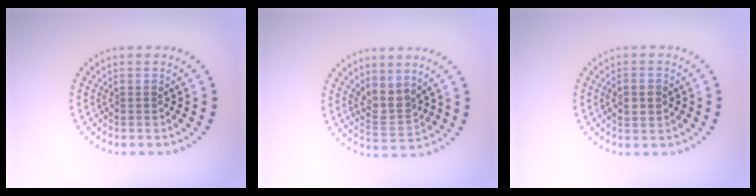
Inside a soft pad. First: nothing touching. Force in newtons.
{"total": 2.6, "press": 2.0, "slide": 1.7}
{"total": 2.1, "press": 2.1, "slide": 0.2}